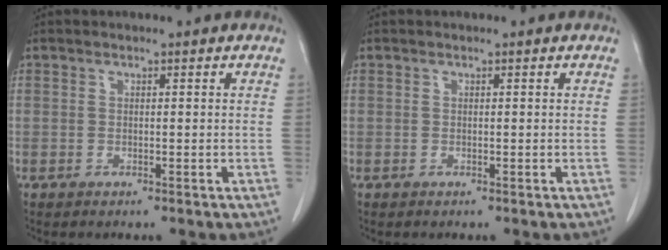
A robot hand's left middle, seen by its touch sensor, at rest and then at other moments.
{"total": 0.0}